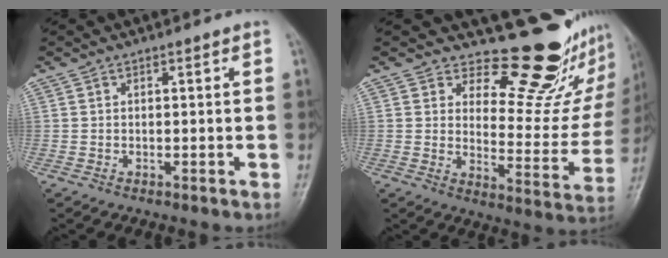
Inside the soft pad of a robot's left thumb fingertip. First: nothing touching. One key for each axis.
{"total": 17.0, "fx": 14.2, "fy": 6.4, "fz": 6.8, "tx": -0.030, "ty": -0.142, "tz": 0.180}